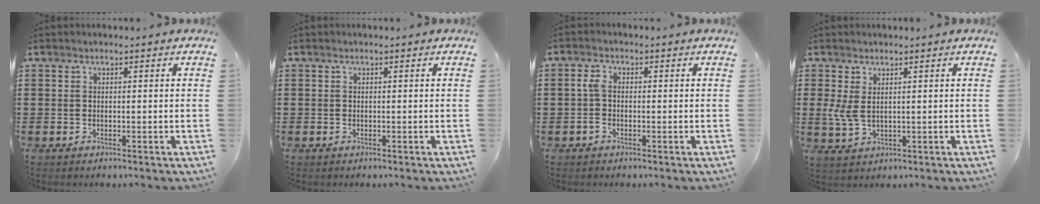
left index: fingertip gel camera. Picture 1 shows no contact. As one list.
[{"total": 0.0}, {"total": 2.1, "force": [-0.5, 1.1, 1.7], "torque": [-0.051, -0.001, -0.016]}, {"total": 3.4, "force": [0.8, 1.6, 2.8], "torque": [-0.082, -0.005, 0.009]}]